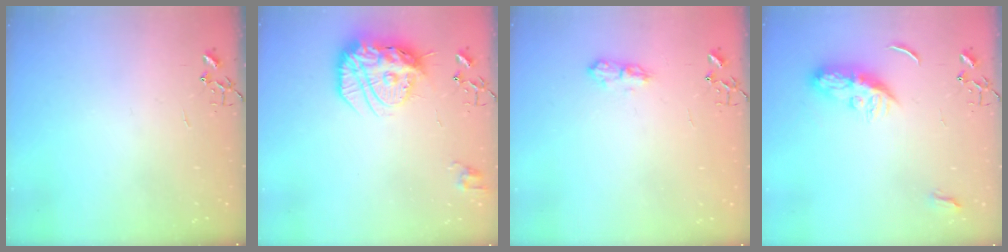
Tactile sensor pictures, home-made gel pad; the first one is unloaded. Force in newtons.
{"total": 18.3, "press": 18.2, "slide": 1.9}
{"total": 9.0, "press": 9.0, "slide": 1.0}
{"total": 9.1, "press": 9.1, "slide": 0.4}